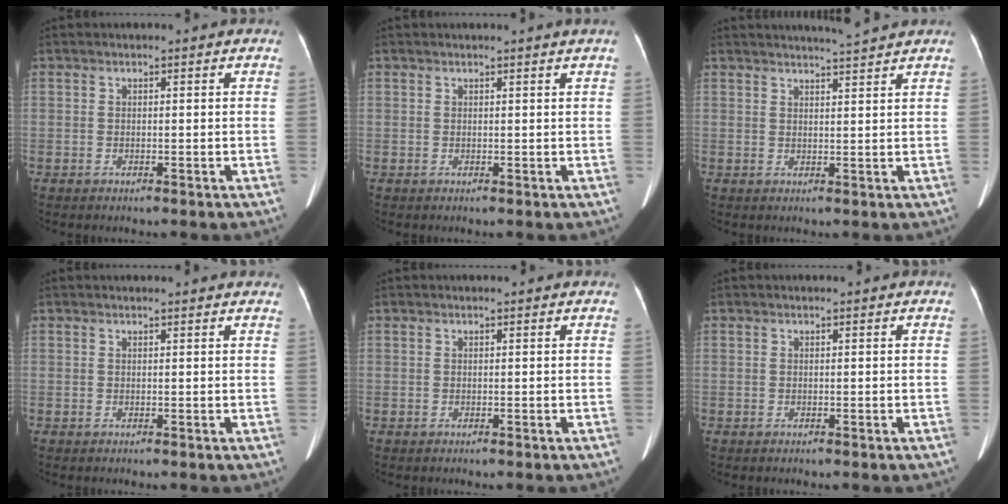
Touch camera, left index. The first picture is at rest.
{"total": 1.0, "force": [0.9, -0.3, 0.3], "torque": [-0.013, -0.003, 0.015]}
{"total": 4.4, "force": [4.2, -0.9, 1.2], "torque": [-0.019, 0.003, 0.058]}
{"total": 4.2, "force": [4.0, 0.4, 1.2], "torque": [-0.017, 0.018, 0.038]}
{"total": 0.6, "force": [0.6, 0.0, 0.1], "torque": [-0.006, 0.004, 0.005]}
{"total": 0.0}